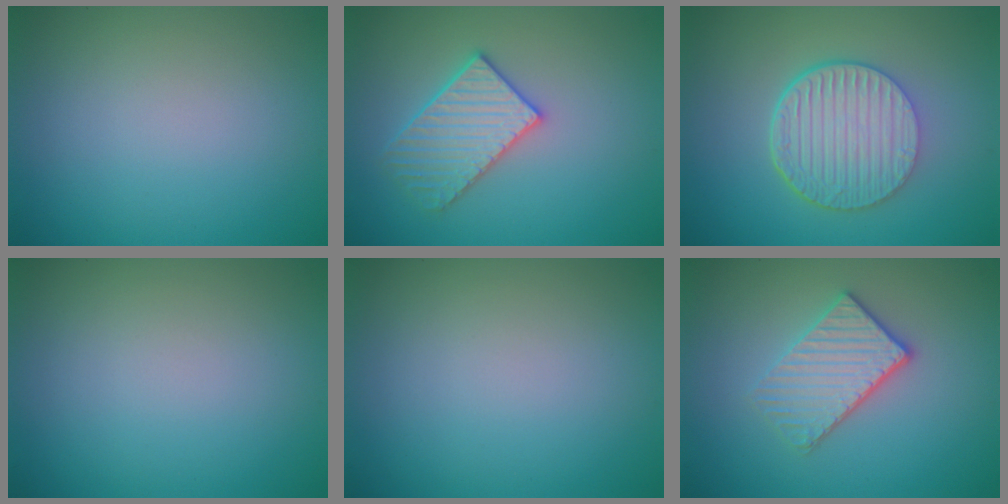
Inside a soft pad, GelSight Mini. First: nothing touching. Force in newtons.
{"total": 3.4, "press": 3.3, "slide": 0.8}
{"total": 6.7, "press": 4.6, "slide": 4.8}
{"total": 0.0}
{"total": 0.0}
{"total": 3.5, "press": 3.1, "slide": 1.7}